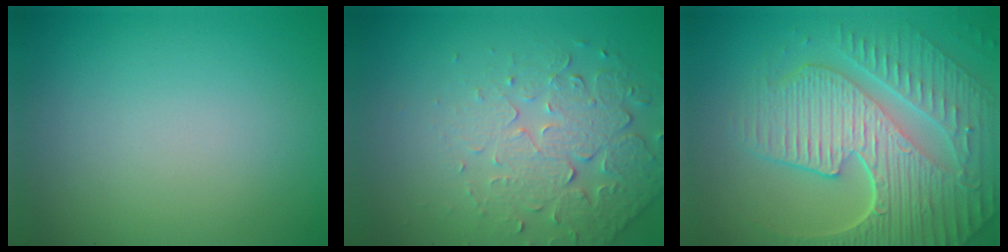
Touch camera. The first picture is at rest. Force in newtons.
{"total": 5.2, "press": 3.7, "slide": 3.6}
{"total": 9.9, "press": 6.5, "slide": 7.4}